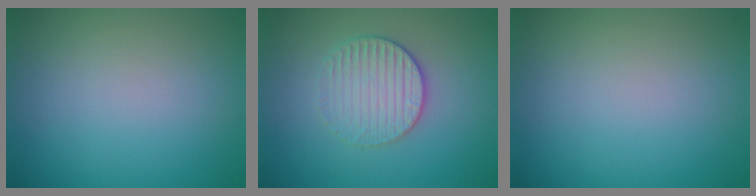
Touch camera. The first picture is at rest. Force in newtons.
{"total": 3.1, "press": 2.8, "slide": 1.2}
{"total": 0.0}